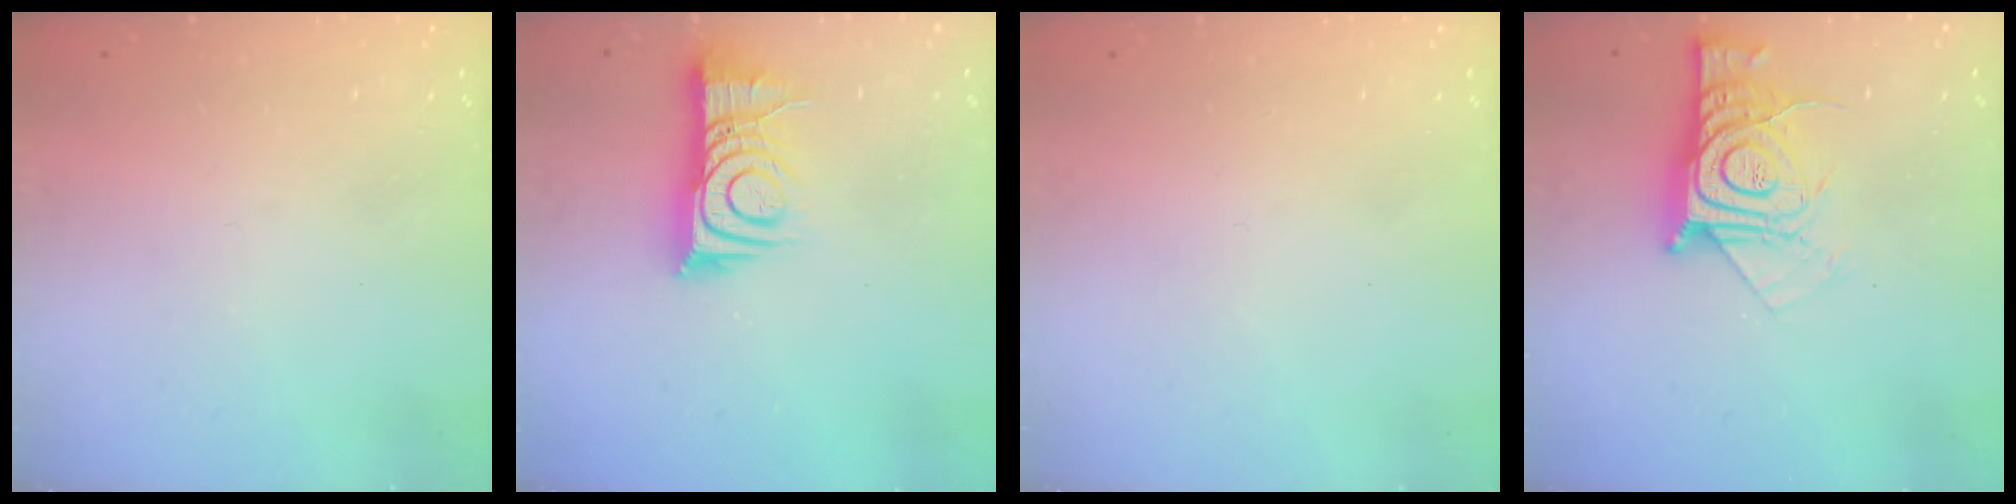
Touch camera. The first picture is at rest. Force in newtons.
{"total": 10.6, "press": 10.6, "slide": 1.0}
{"total": 1.6, "press": 1.6, "slide": 0.1}
{"total": 14.2, "press": 14.2, "slide": 1.2}